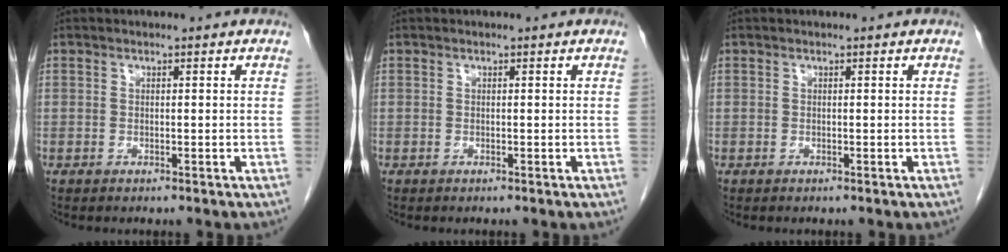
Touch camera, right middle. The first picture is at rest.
{"total": 0.0}
{"total": 0.0}